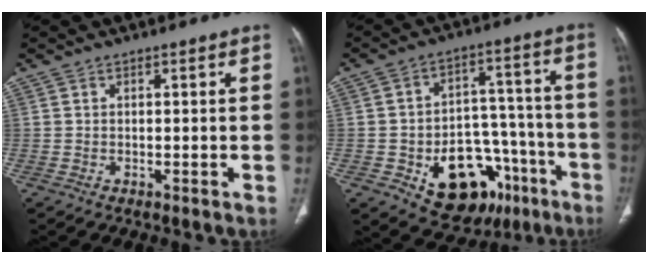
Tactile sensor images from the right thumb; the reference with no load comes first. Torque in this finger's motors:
{"motor_torque": [1.37, 0.38, 0.87, -1.32, 0.10]}